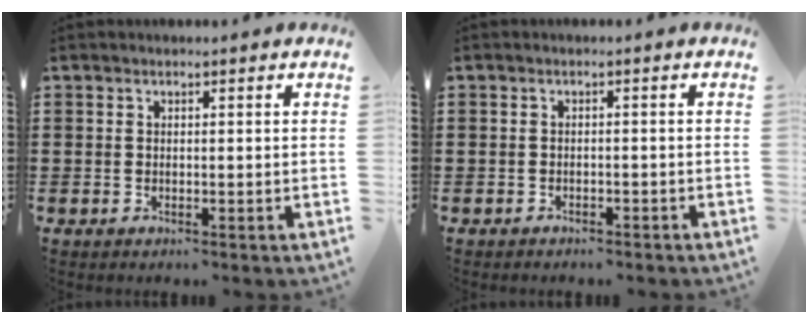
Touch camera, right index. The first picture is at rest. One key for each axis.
{"total": 1.0, "fx": -1.0, "fy": 0.3, "fz": 0.0, "tx": -0.005, "ty": 0.003, "tz": -0.023}